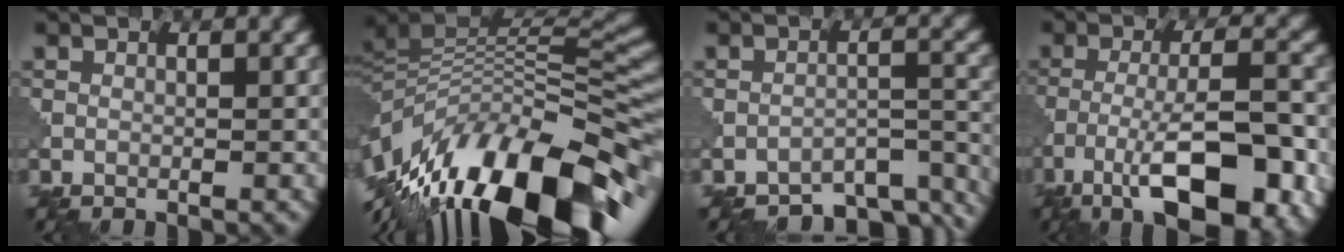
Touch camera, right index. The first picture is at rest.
{"total": 15.6, "force": [-7.4, 6.5, 12.1], "torque": [-0.215, 0.010, -0.122]}
{"total": 6.3, "force": [-5.8, 1.7, 1.9], "torque": [-0.023, -0.011, -0.074]}
{"total": 10.3, "force": [-5.2, 3.3, 8.2], "torque": [-0.138, 0.004, -0.082]}